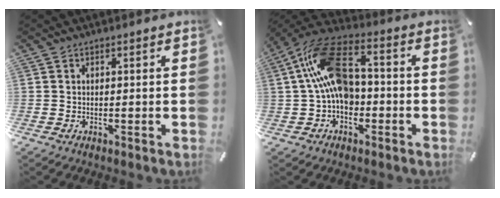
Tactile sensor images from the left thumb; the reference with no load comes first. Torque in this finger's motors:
{"motor_torque": [1.14, 2.88, 1.18, 0.77, 0.32]}